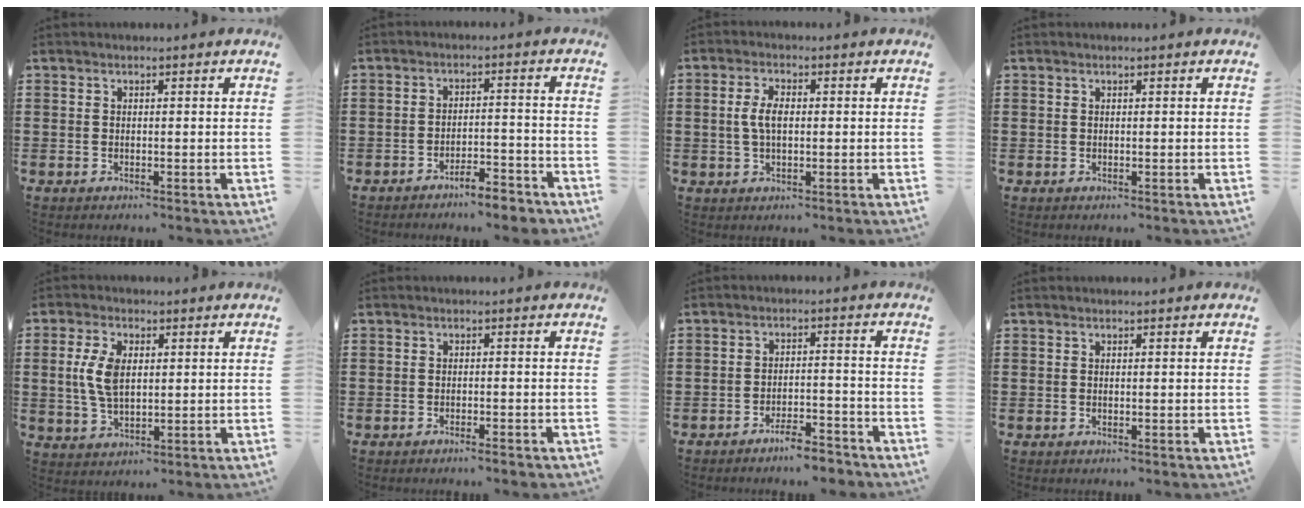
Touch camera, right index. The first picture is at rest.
{"total": 4.4, "force": [-4.1, 0.3, 1.5], "torque": [-0.026, 0.001, -0.080]}
{"total": 4.2, "force": [0.2, 1.9, 3.7], "torque": [-0.089, 0.001, -0.003]}
{"total": 0.0}
{"total": 6.4, "force": [0.9, 3.4, 5.3], "torque": [-0.124, 0.006, 0.012]}
{"total": 1.3, "force": [-1.2, -0.1, 0.6], "torque": [-0.012, -0.002, -0.021]}
{"total": 4.0, "force": [-3.8, 0.2, 1.3], "torque": [-0.023, 0.004, -0.074]}
{"total": 0.0}